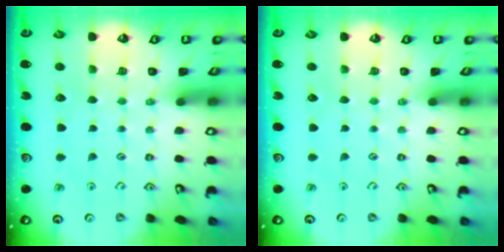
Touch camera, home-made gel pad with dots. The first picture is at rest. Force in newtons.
{"total": 0.0}